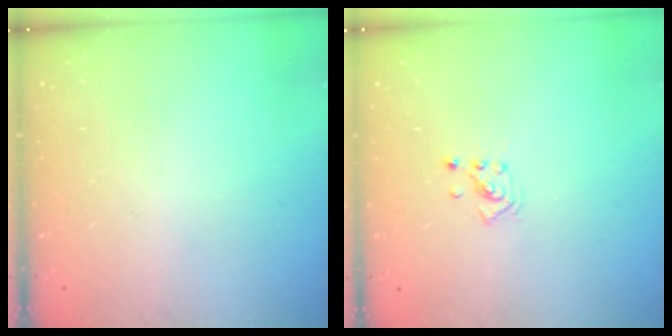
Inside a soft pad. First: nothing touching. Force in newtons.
{"total": 1.9, "press": 1.9, "slide": 0.1}